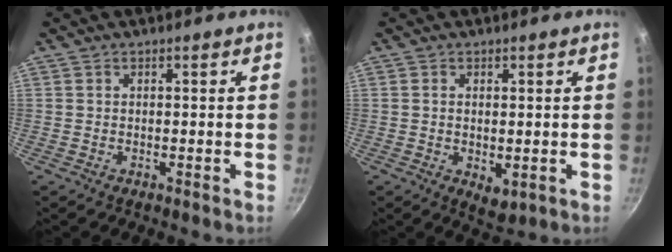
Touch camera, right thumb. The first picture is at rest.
{"total": 3.9, "force": [-0.2, 2.1, 3.2], "torque": [-0.047, -0.013, 0.002]}